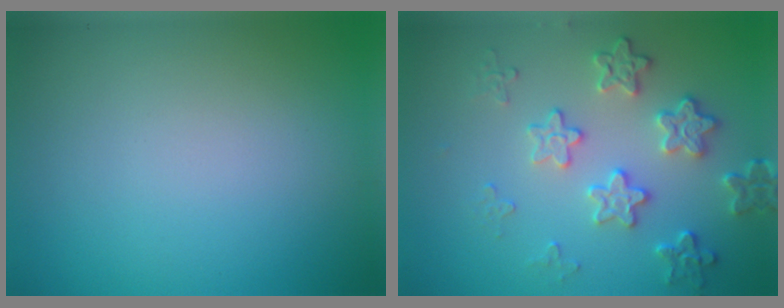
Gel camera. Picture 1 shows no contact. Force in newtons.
{"total": 4.1, "press": 3.6, "slide": 2.0}